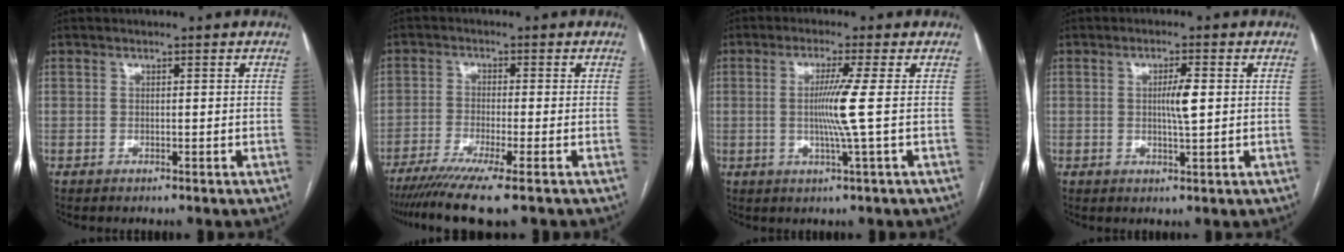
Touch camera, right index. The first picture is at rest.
{"total": 9.1, "force": [-6.5, -0.3, 6.4], "torque": [-0.104, -0.021, -0.106]}
{"total": 5.7, "force": [-0.1, -1.8, 5.4], "torque": [-0.107, -0.010, -0.002]}
{"total": 3.5, "force": [0.3, 0.3, 3.5], "torque": [-0.061, -0.001, 0.006]}